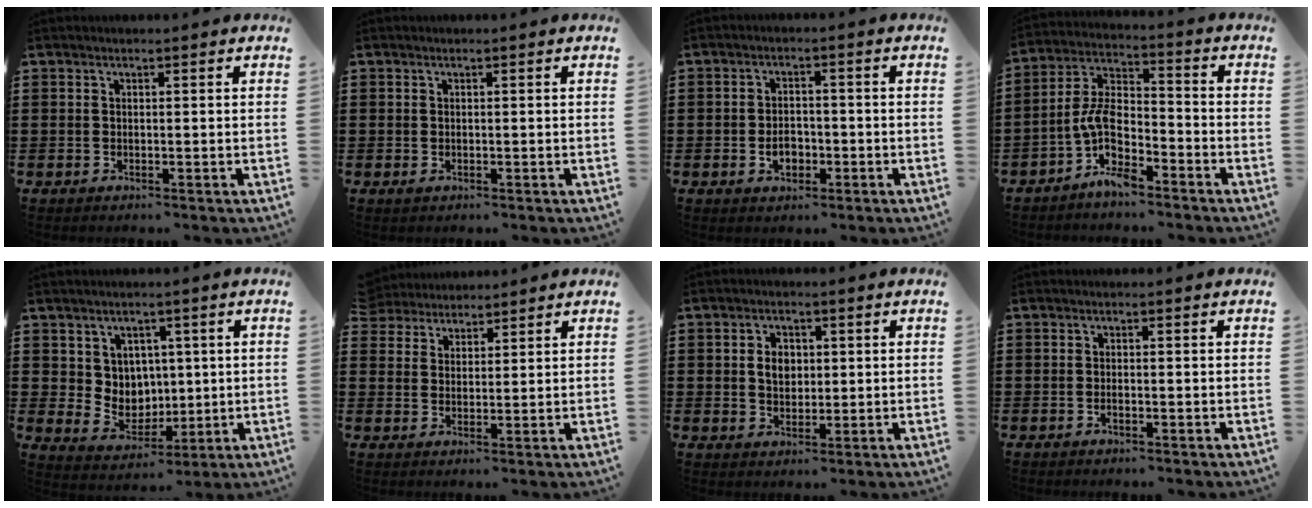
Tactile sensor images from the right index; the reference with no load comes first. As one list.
[{"total": 0.6, "force": [0.0, 0.5, 0.2], "torque": [-0.004, 0.004, -0.001]}, {"total": 3.4, "force": [-1.1, 2.3, 2.3], "torque": [-0.037, -0.001, -0.023]}, {"total": 7.8, "force": [-4.0, 3.6, 5.6], "torque": [-0.131, -0.003, -0.084]}, {"total": 5.5, "force": [2.8, 4.8, 0.4], "torque": [-0.030, -0.006, 0.051]}, {"total": 3.3, "force": [3.0, 1.2, -0.6], "torque": [-0.002, -0.001, 0.060]}, {"total": 3.6, "force": [0.5, 2.7, 2.4], "torque": [-0.045, 0.009, 0.005]}, {"total": 0.8, "force": [-0.5, 0.2, 0.6], "torque": [-0.013, -0.004, -0.008]}]